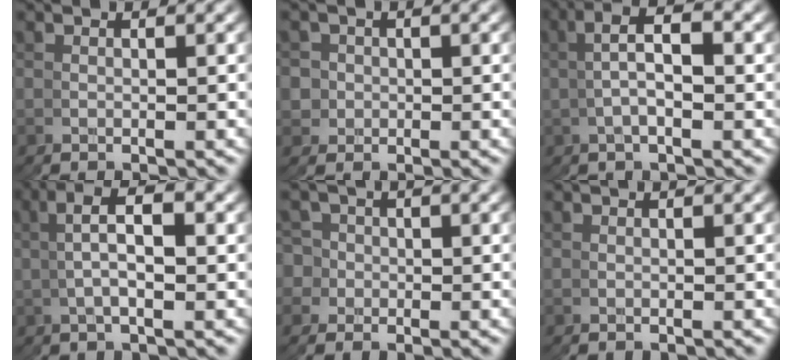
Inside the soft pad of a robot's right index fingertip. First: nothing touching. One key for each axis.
{"total": 4.9, "fx": -0.1, "fy": 4.8, "fz": 0.8, "tx": -0.008, "ty": -0.017, "tz": 0.000}
{"total": 5.8, "fx": 1.7, "fy": 3.0, "fz": 4.7, "tx": -0.065, "ty": 0.017, "tz": 0.013}
{"total": 5.3, "fx": 2.0, "fy": 1.9, "fz": 4.5, "tx": -0.066, "ty": 0.020, "tz": 0.021}
{"total": 5.5, "fx": -0.2, "fy": 5.4, "fz": 1.2, "tx": -0.005, "ty": -0.013, "tz": -0.008}
{"total": 0.0}